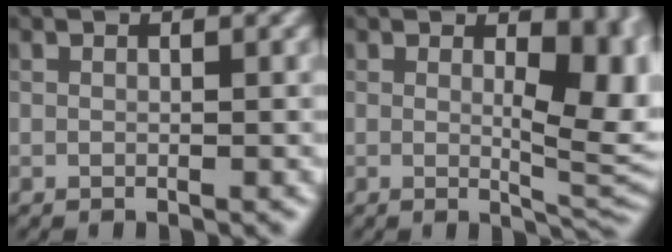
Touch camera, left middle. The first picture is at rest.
{"total": 7.0, "force": [0.9, 3.1, 6.2], "torque": [-0.075, -0.014, 0.024]}